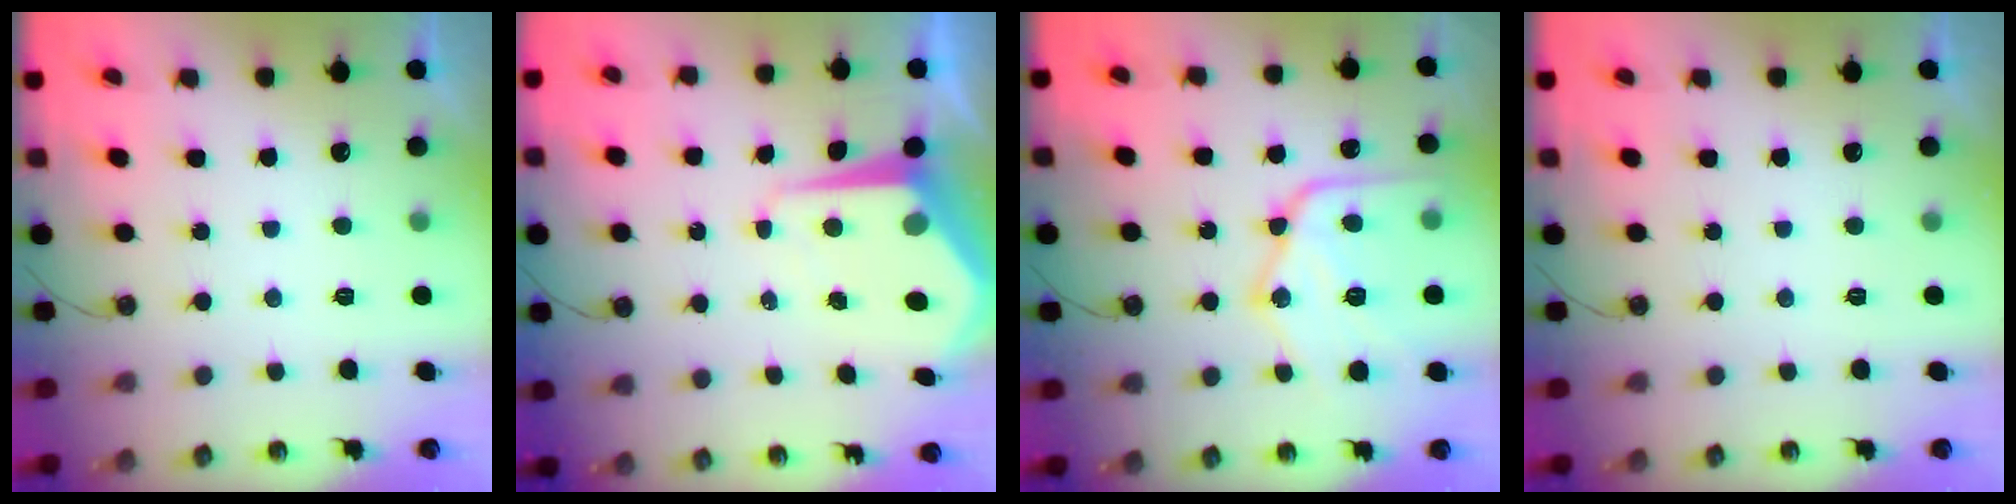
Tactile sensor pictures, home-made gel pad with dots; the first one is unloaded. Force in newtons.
{"total": 8.8, "press": 8.7, "slide": 0.9}
{"total": 19.6, "press": 19.5, "slide": 2.0}
{"total": 0.0}